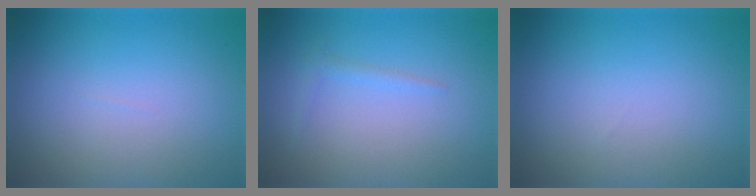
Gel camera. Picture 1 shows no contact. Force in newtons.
{"total": 0.9, "press": 0.9, "slide": 0.0}
{"total": 0.0}